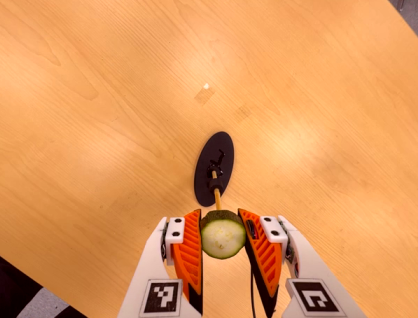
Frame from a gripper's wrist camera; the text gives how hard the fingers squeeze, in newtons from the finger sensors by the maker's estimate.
{"total": 11.2, "left": 10.1, "right": 12.3}